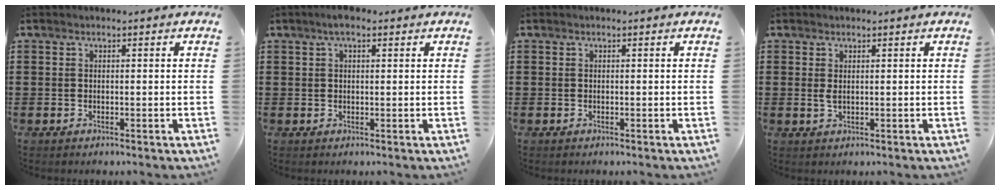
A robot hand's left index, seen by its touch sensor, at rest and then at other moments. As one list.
[{"total": 2.7, "force": [1.7, 0.9, 2.0], "torque": [-0.041, 0.006, 0.029]}, {"total": 0.0}, {"total": 1.4, "force": [0.5, 0.5, 1.2], "torque": [-0.034, 0.000, 0.006]}]